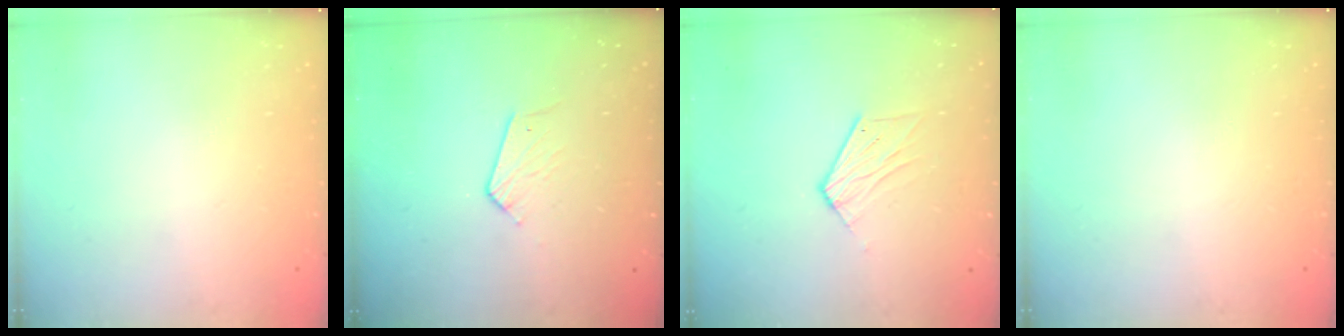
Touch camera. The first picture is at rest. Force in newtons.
{"total": 3.7, "press": 3.7, "slide": 0.3}
{"total": 6.3, "press": 6.3, "slide": 0.5}
{"total": 0.0}